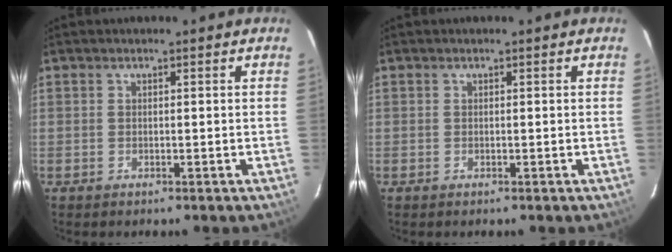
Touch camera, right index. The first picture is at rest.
{"total": 0.0}